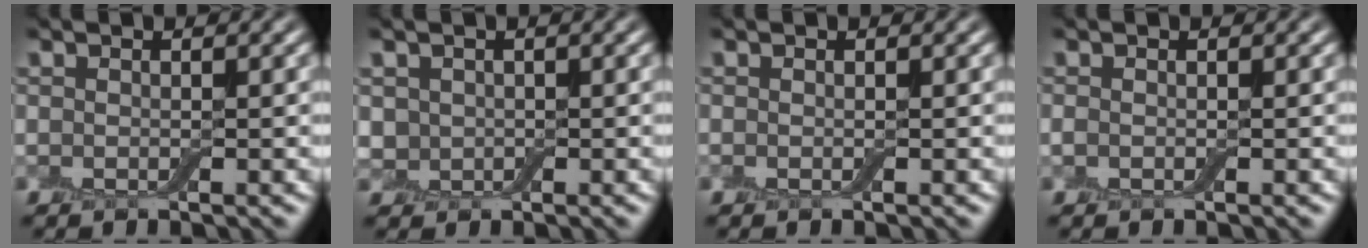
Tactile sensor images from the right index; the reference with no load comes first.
{"total": 1.8, "force": [0.2, 1.6, 0.7], "torque": [-0.014, -0.004, 0.001]}
{"total": 0.0}
{"total": 0.0}